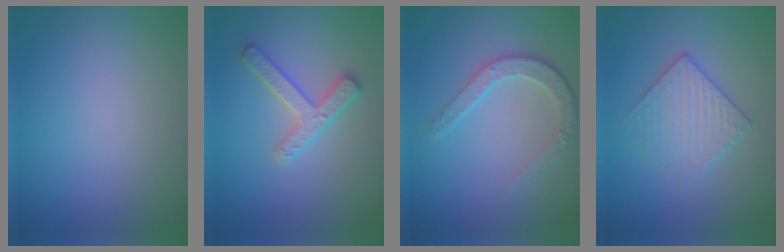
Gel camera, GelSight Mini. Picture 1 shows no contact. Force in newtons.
{"total": 2.9, "press": 2.9, "slide": 0.5}
{"total": 3.6, "press": 3.0, "slide": 2.1}
{"total": 3.1, "press": 3.1, "slide": 0.7}